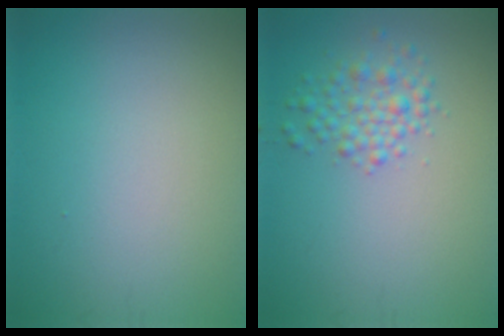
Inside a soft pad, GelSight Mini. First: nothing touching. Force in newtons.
{"total": 2.5, "press": 2.5, "slide": 0.0}